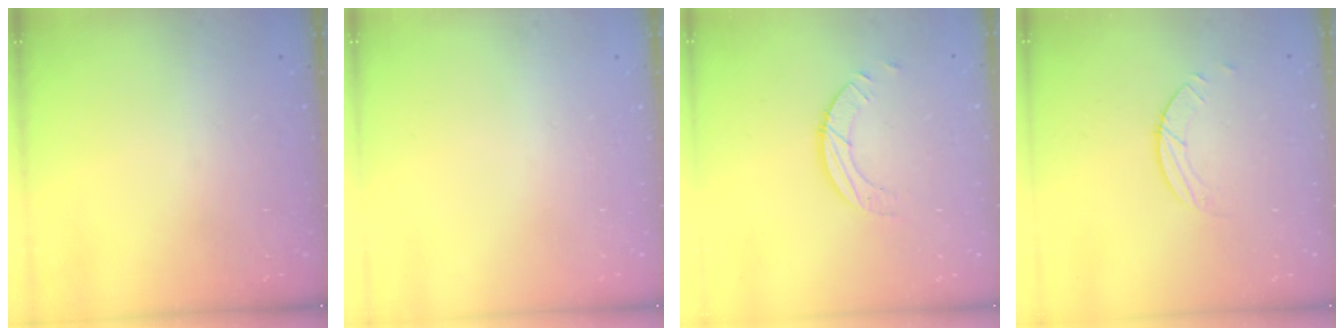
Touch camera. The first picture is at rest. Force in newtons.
{"total": 0.0}
{"total": 3.4, "press": 3.4, "slide": 0.3}
{"total": 1.7, "press": 1.7, "slide": 0.2}